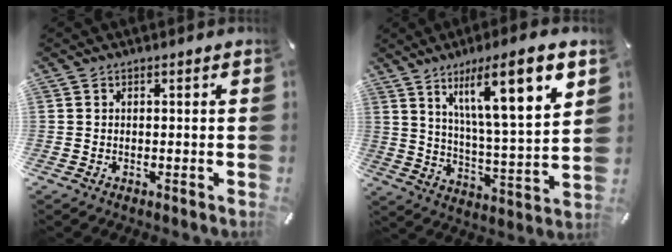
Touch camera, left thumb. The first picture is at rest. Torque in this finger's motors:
{"motor_torque": [2.91, 2.10, 1.45, -1.32, 0.26]}